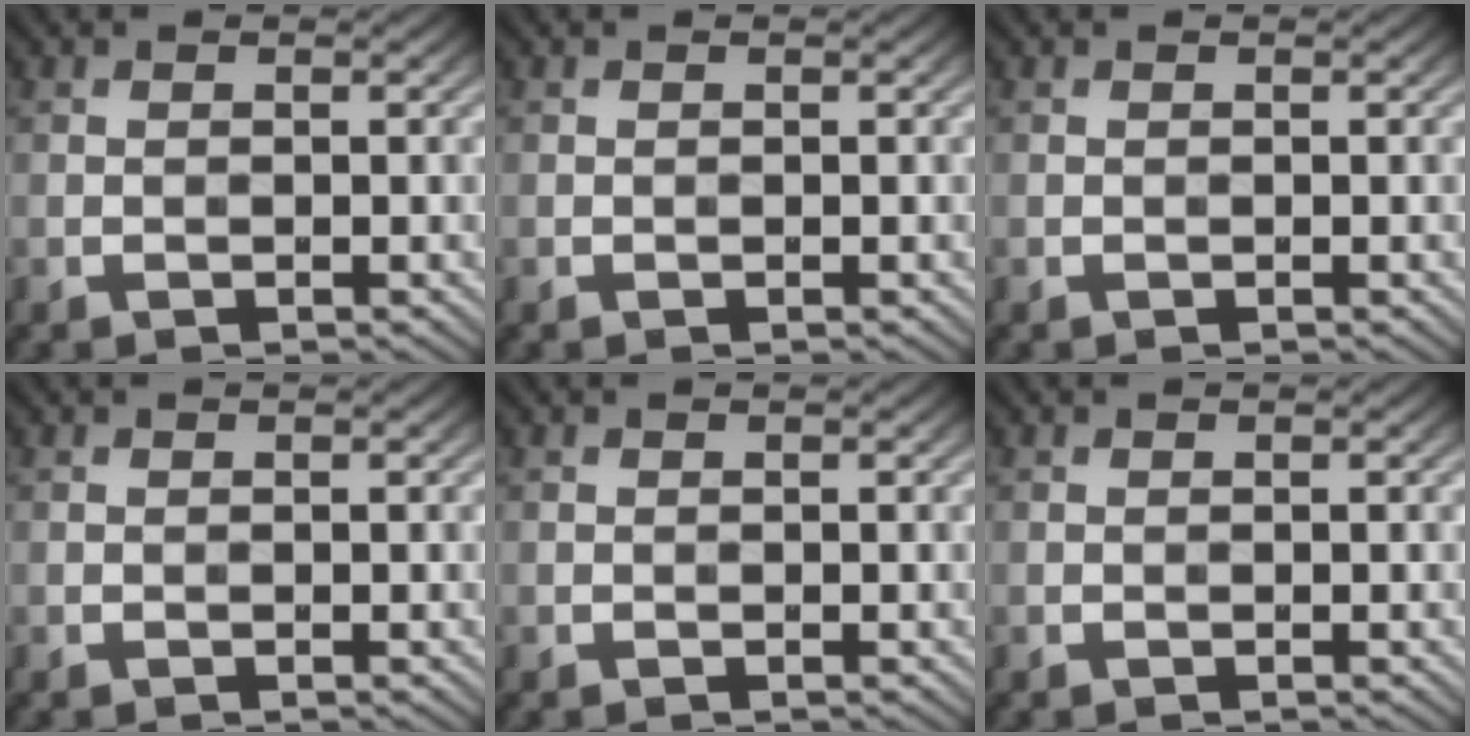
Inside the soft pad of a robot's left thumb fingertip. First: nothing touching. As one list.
[{"total": 0.0}, {"total": 0.0}, {"total": 0.0}, {"total": 0.0}, {"total": 0.0}]